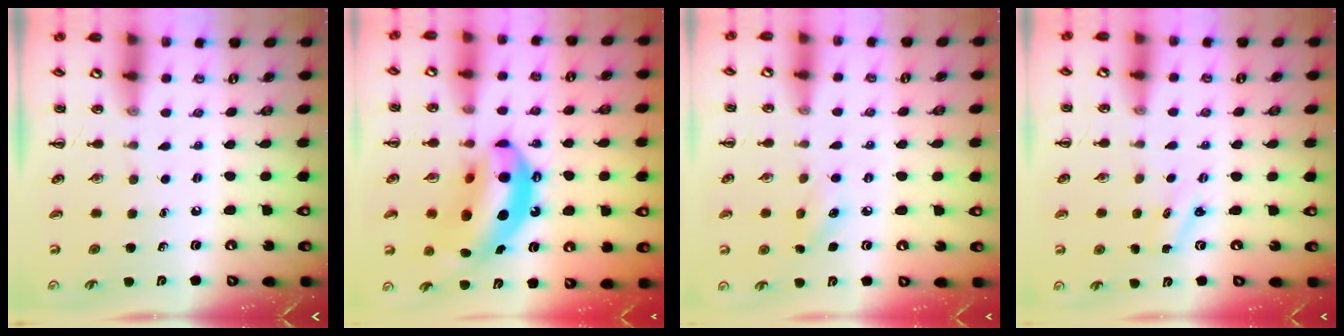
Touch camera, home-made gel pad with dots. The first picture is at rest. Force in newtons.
{"total": 17.5, "press": 16.8, "slide": 4.8}
{"total": 4.6, "press": 4.4, "slide": 1.1}
{"total": 1.3, "press": 1.2, "slide": 0.3}